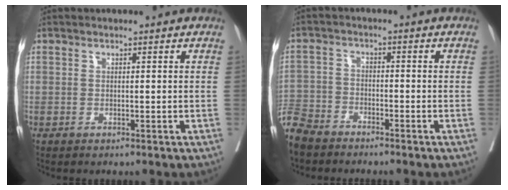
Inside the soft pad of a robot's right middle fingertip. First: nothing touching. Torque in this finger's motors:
{"motor_torque": [1.03, -1.11, 0.60, 0.21]}